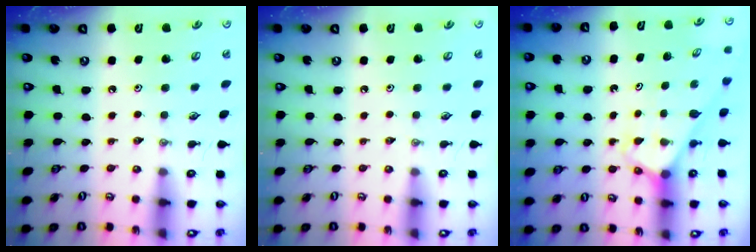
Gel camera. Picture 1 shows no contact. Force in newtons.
{"total": 0.0}
{"total": 3.2, "press": 3.2, "slide": 0.2}